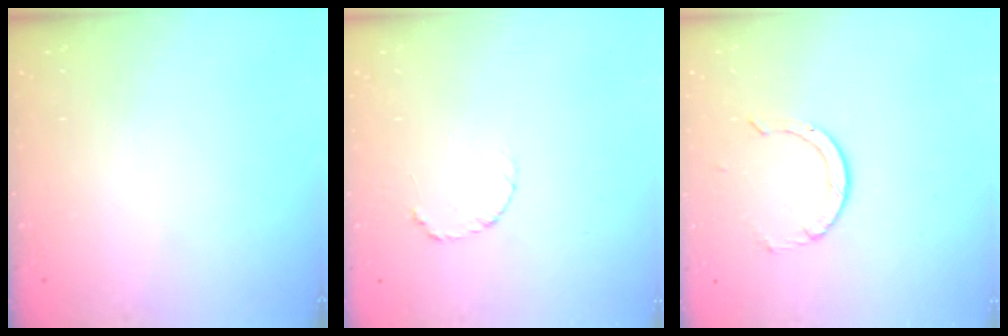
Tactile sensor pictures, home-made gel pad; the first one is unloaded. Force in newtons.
{"total": 3.9, "press": 3.8, "slide": 0.5}
{"total": 1.7, "press": 1.7, "slide": 0.1}